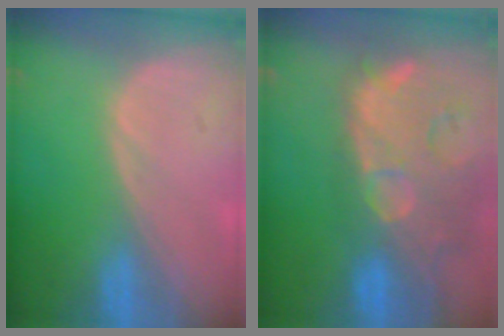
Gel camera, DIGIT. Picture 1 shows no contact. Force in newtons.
{"total": 14.8, "press": 11.8, "slide": 8.9}